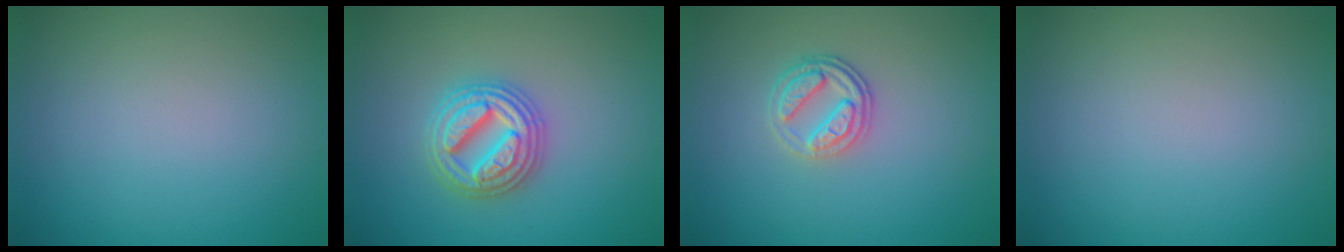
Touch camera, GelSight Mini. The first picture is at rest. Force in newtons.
{"total": 4.9, "press": 4.9, "slide": 0.6}
{"total": 2.8, "press": 2.4, "slide": 1.3}
{"total": 0.0}